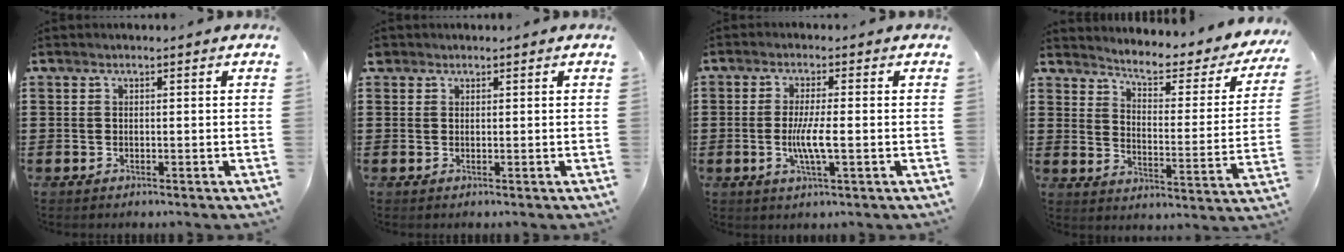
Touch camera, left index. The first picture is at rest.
{"total": 1.0, "force": [0.7, 0.6, 0.1], "torque": [-0.006, 0.004, 0.014]}
{"total": 5.1, "force": [-0.7, 0.6, 5.1], "torque": [-0.102, -0.007, -0.018]}
{"total": 4.7, "force": [4.1, 0.6, 2.3], "torque": [-0.058, -0.034, 0.060]}